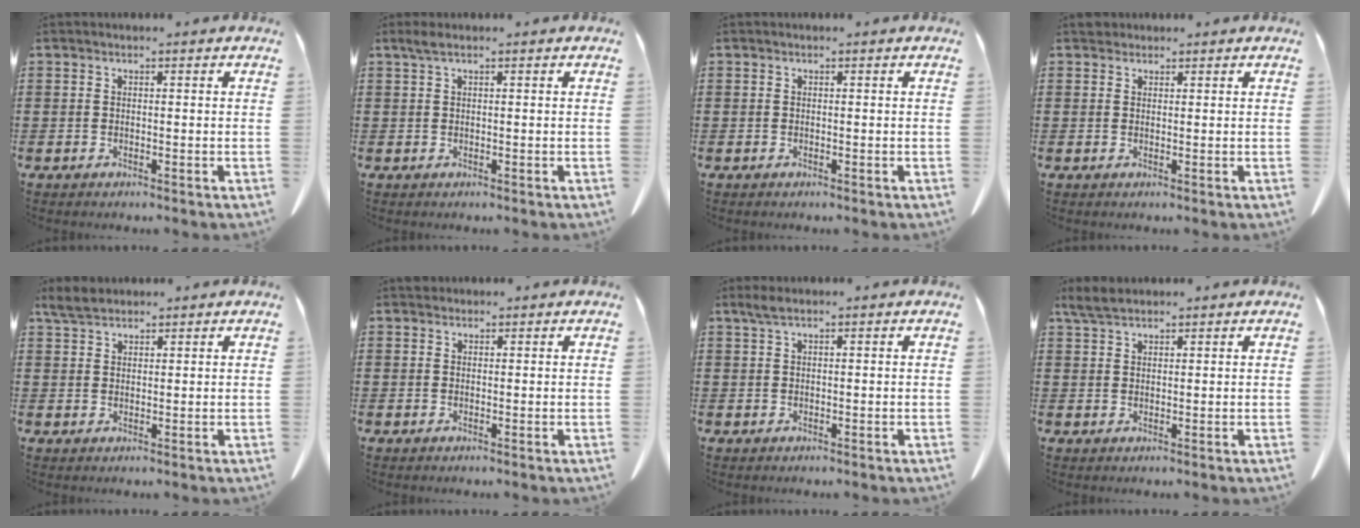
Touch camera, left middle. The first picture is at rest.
{"total": 0.8, "force": [0.4, 0.1, 0.7], "torque": [-0.016, 0.002, 0.006]}
{"total": 0.0}
{"total": 1.5, "force": [1.3, 0.7, 0.2], "torque": [-0.009, 0.005, 0.026]}
{"total": 3.4, "force": [2.8, 1.1, 1.5], "torque": [-0.037, 0.004, 0.054]}
{"total": 0.8, "force": [0.7, 0.4, 0.0], "torque": [-0.002, 0.003, 0.014]}
{"total": 1.4, "force": [0.9, 0.2, 1.1], "torque": [-0.025, 0.001, 0.016]}
{"total": 3.3, "force": [2.6, 1.0, 1.8], "torque": [-0.041, 0.003, 0.049]}